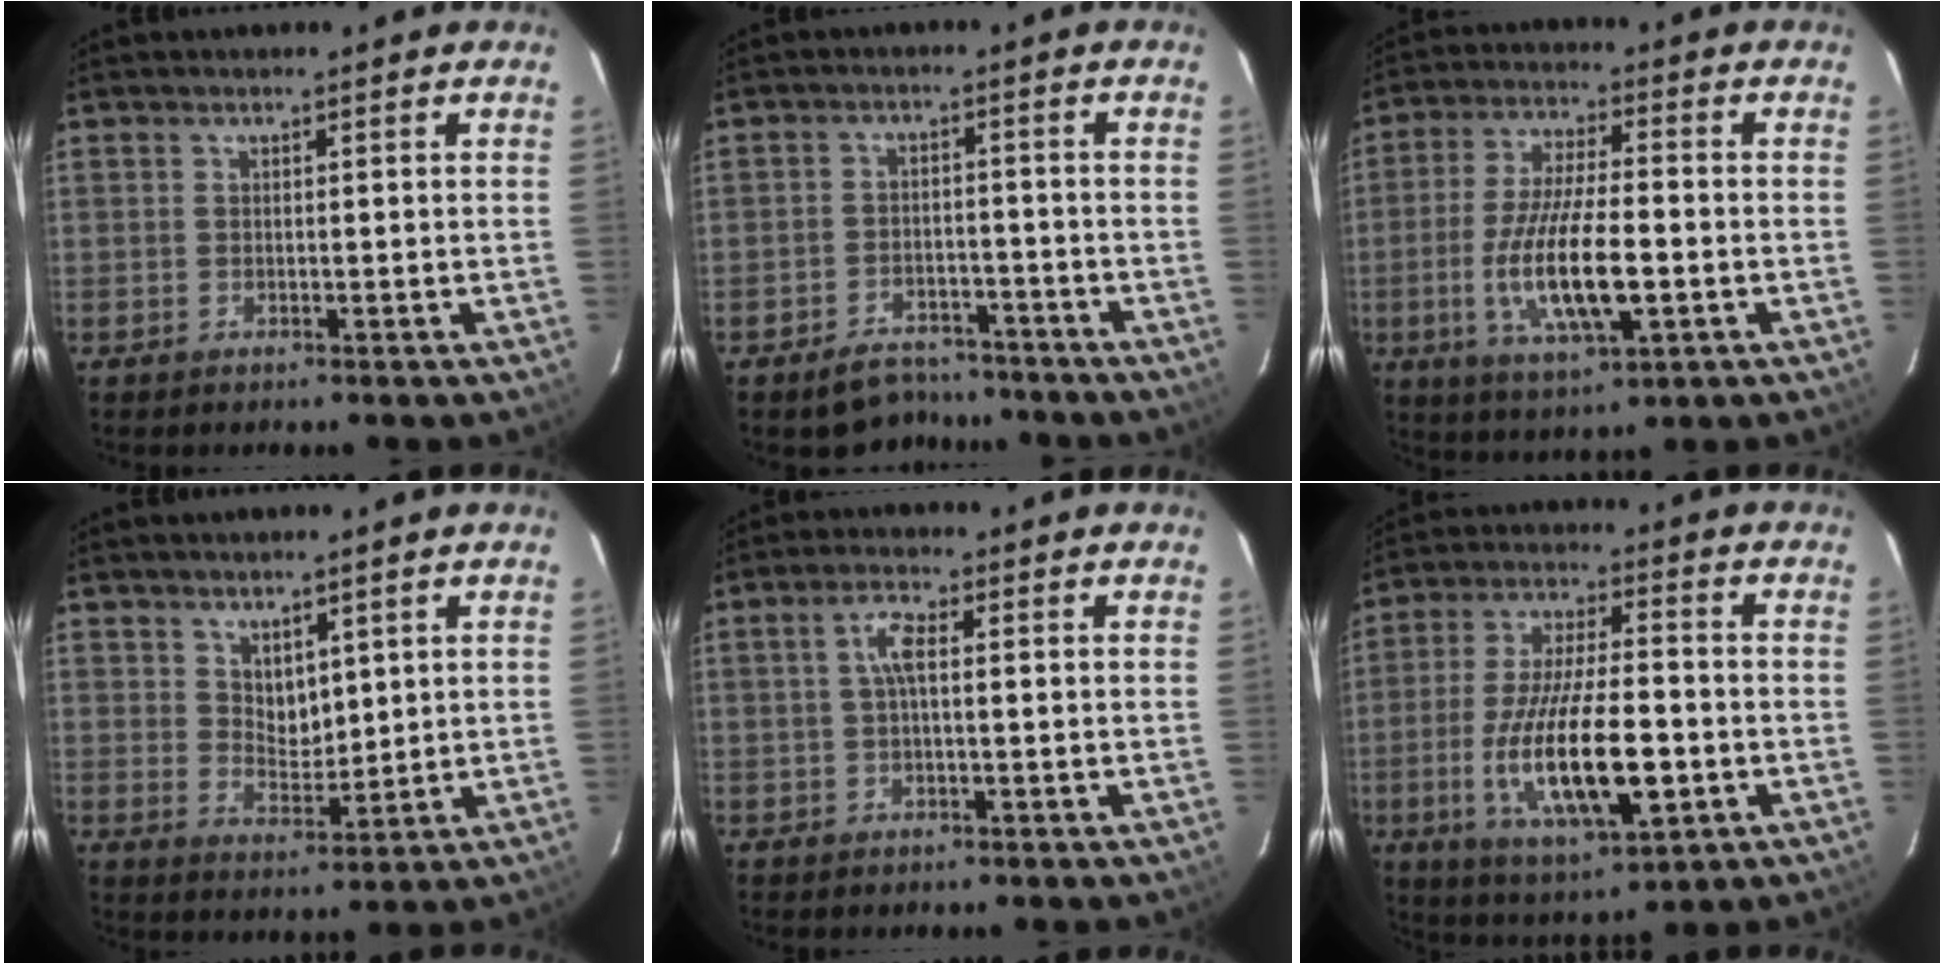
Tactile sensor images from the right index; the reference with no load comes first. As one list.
[{"total": 7.3, "force": [-6.2, 3.4, 1.6], "torque": [-0.043, 0.013, -0.080]}, {"total": 14.4, "force": [-3.5, 4.0, 13.4], "torque": [-0.268, -0.013, -0.060]}, {"total": 4.3, "force": [2.9, 2.6, 1.9], "torque": [-0.025, 0.000, 0.058]}, {"total": 3.3, "force": [0.3, 1.0, 3.2], "torque": [-0.066, 0.008, 0.006]}, {"total": 17.7, "force": [-4.6, 5.4, 16.2], "torque": [-0.323, -0.020, -0.073]}]